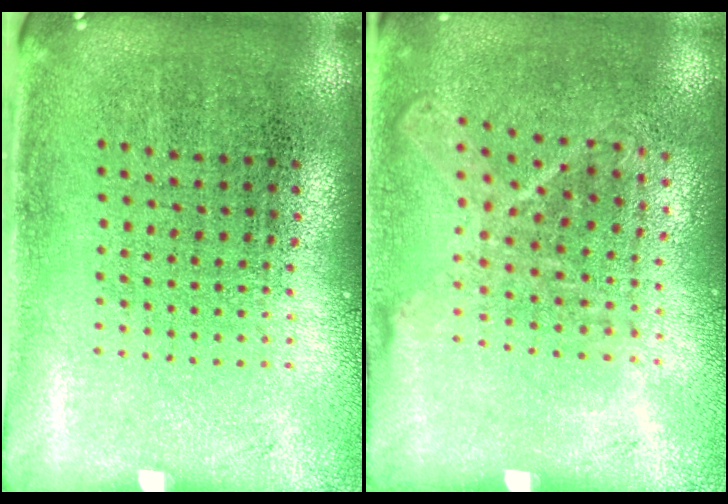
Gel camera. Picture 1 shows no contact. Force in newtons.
{"total": 1.1, "press": 0.9, "slide": 0.6}